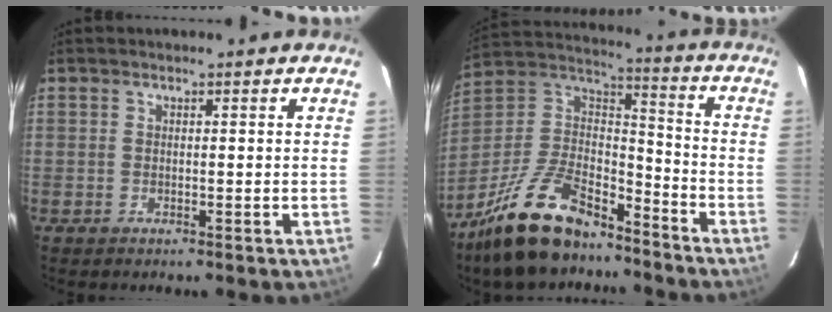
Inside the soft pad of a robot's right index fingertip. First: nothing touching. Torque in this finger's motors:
{"motor_torque": [1.05, -1.09, 0.73, 0.15]}